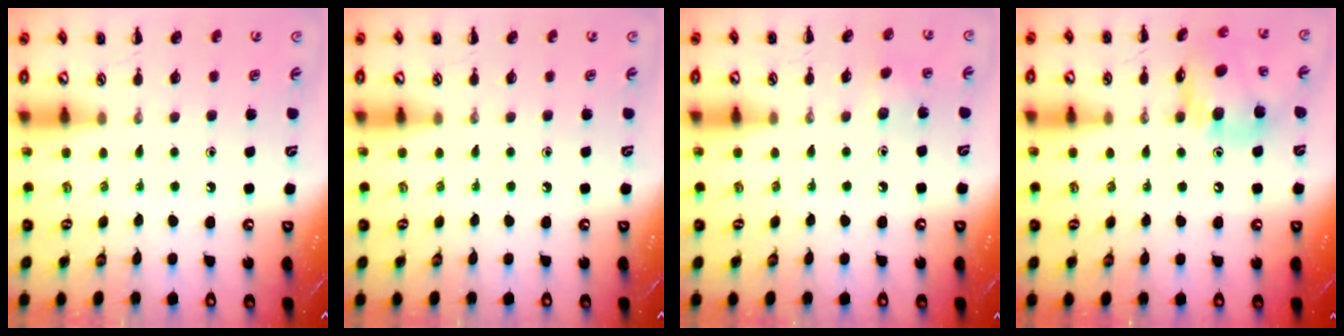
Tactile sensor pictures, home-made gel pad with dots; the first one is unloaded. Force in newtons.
{"total": 0.0}
{"total": 4.9, "press": 4.7, "slide": 1.3}
{"total": 14.6, "press": 14.5, "slide": 2.0}